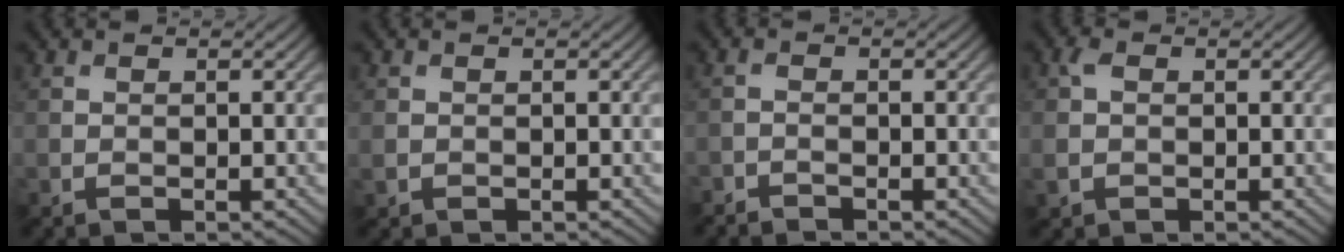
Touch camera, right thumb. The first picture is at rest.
{"total": 0.9, "force": [0.0, 0.8, 0.4], "torque": [-0.012, -0.003, 0.002]}
{"total": 1.5, "force": [-1.4, 0.3, 0.3], "torque": [-0.008, -0.004, -0.033]}
{"total": 2.3, "force": [0.1, 1.8, 1.4], "torque": [-0.036, -0.001, 0.002]}